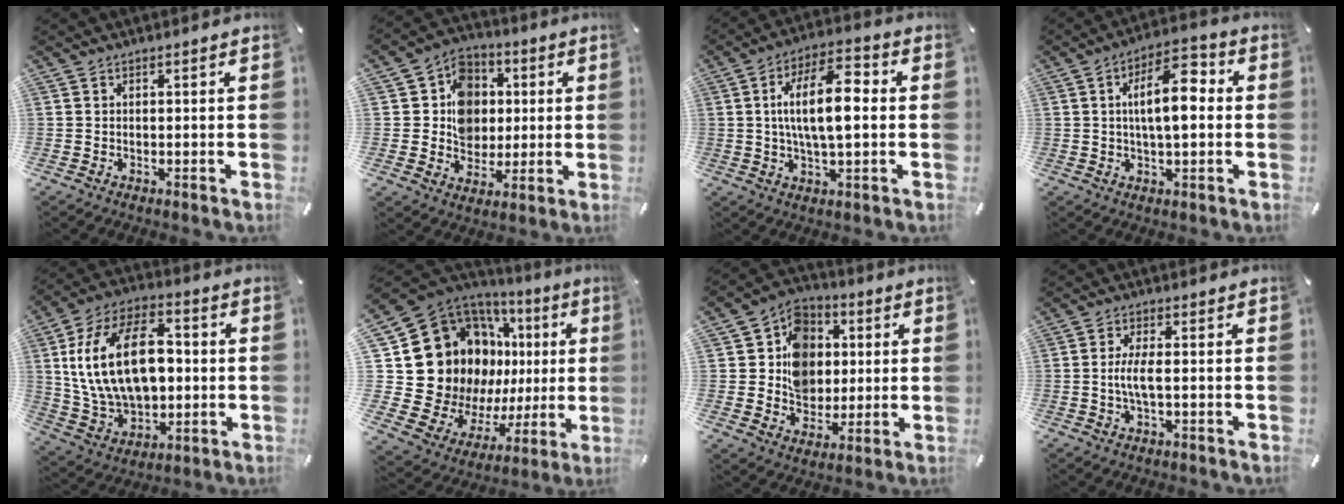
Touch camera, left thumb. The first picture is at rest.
{"total": 11.5, "force": [0.7, 10.5, 4.6], "torque": [-0.073, 0.008, 0.018]}
{"total": 13.5, "force": [1.3, 5.5, 12.3], "torque": [-0.224, 0.006, 0.019]}
{"total": 11.2, "force": [1.2, 4.8, 10.0], "torque": [-0.158, 0.003, 0.015]}
{"total": 21.7, "force": [1.6, 14.4, 16.2], "torque": [-0.315, 0.012, 0.028]}
{"total": 26.1, "force": [5.7, 19.8, 16.0], "torque": [-0.258, -0.076, 0.158]}
{"total": 12.4, "force": [0.4, 11.1, 5.4], "torque": [-0.084, 0.013, 0.013]}
{"total": 4.7, "force": [-0.4, 1.3, 4.5], "torque": [-0.096, -0.003, -0.014]}